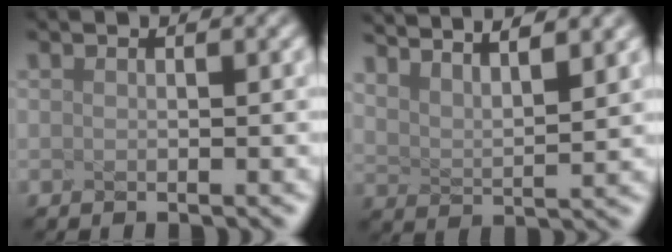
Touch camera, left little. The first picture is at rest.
{"total": 5.7, "force": [5.0, 0.6, 2.7], "torque": [-0.061, 0.017, 0.082]}